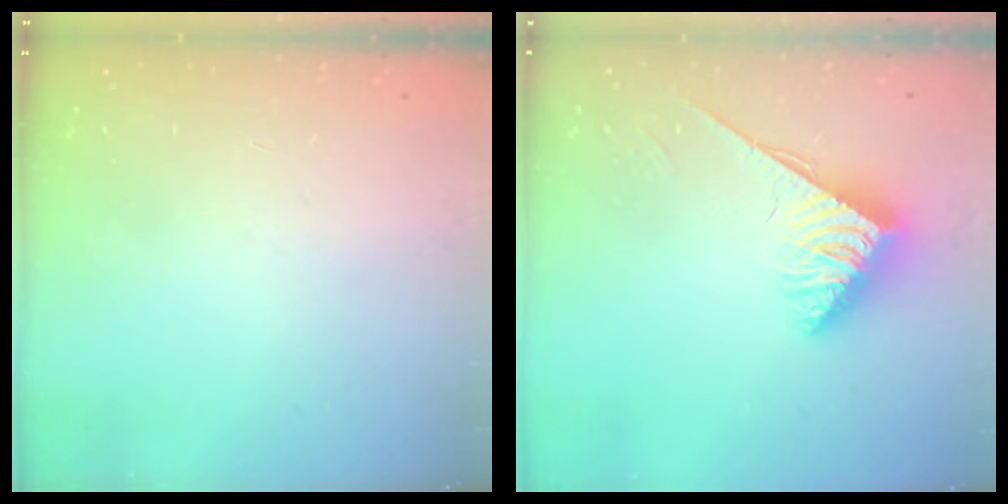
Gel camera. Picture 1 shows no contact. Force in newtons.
{"total": 3.9, "press": 3.9, "slide": 0.5}